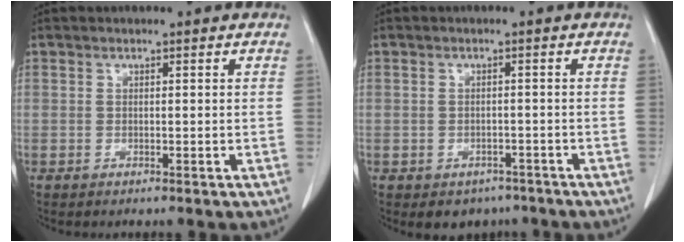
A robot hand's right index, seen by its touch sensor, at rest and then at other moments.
{"total": 4.0, "force": [-2.8, 2.8, 0.7], "torque": [0.002, 0.008, -0.033]}